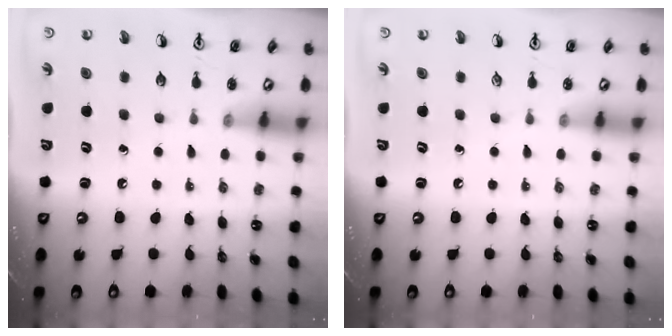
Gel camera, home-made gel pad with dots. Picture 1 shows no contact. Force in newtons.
{"total": 0.0}